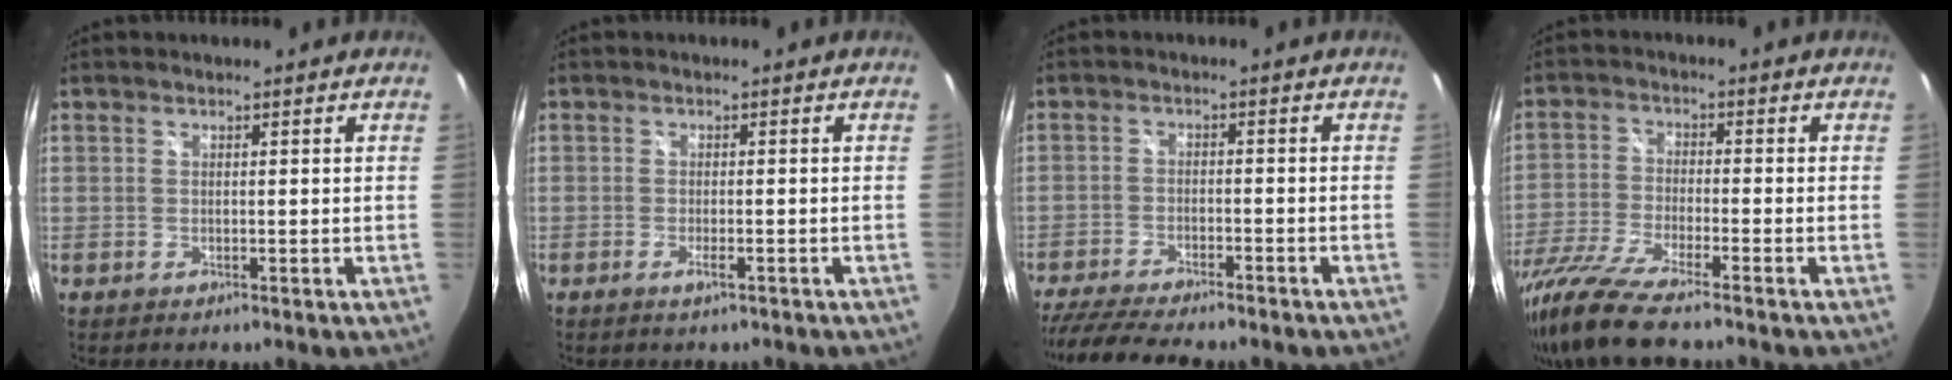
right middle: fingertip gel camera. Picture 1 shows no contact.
{"total": 1.8, "force": [-1.2, 0.4, 1.2], "torque": [-0.025, 0.000, -0.021]}
{"total": 14.2, "force": [-12.0, 2.8, 7.0], "torque": [-0.152, -0.032, -0.190]}
{"total": 11.9, "force": [-9.6, 0.7, 7.1], "torque": [-0.159, -0.037, -0.182]}